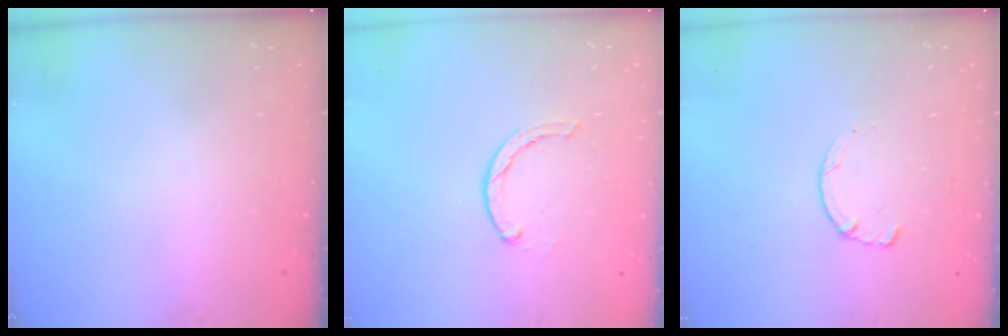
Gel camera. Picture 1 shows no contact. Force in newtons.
{"total": 1.7, "press": 1.6, "slide": 0.3}
{"total": 1.4, "press": 1.4, "slide": 0.3}